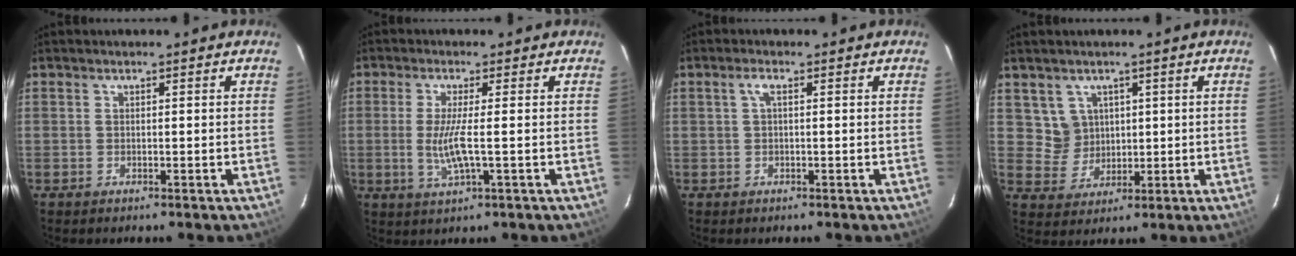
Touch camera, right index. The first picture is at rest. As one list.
[{"total": 5.5, "force": [-0.6, 0.1, 5.5], "torque": [-0.116, -0.008, -0.012]}, {"total": 1.6, "force": [0.3, 0.4, 1.5], "torque": [-0.029, 0.008, 0.006]}, {"total": 5.1, "force": [2.0, 4.6, 0.5], "torque": [-0.010, 0.011, 0.051]}]